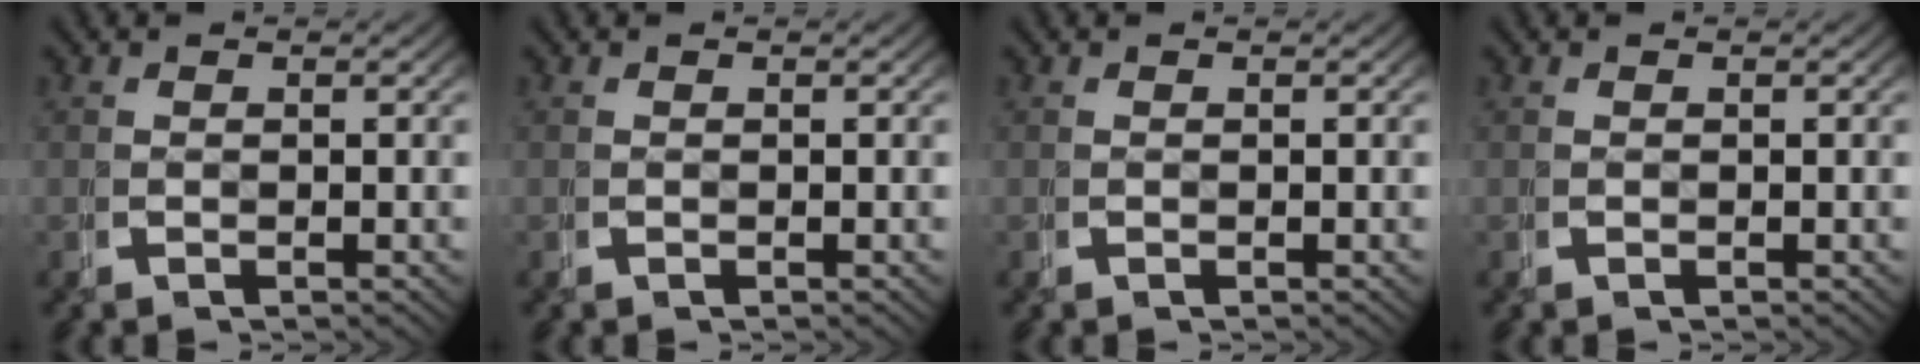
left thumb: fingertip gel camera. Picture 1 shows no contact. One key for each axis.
{"total": 0.0}
{"total": 0.0}
{"total": 0.0}